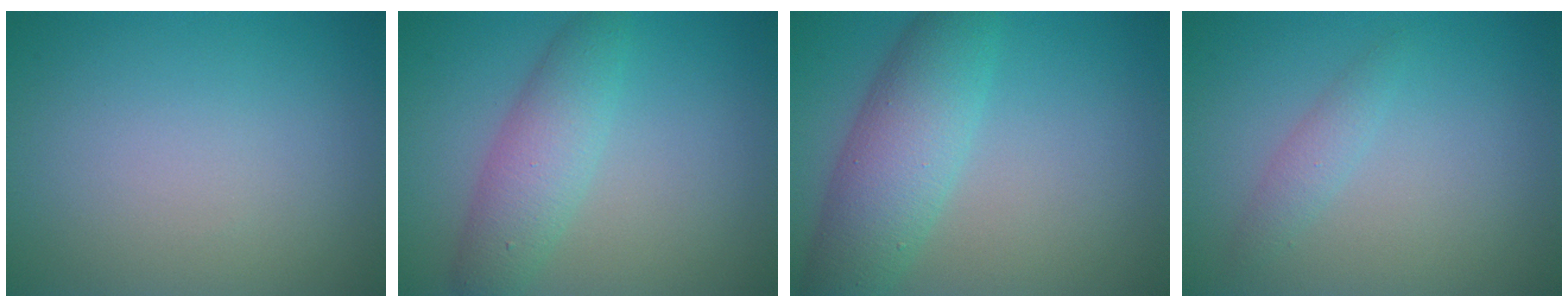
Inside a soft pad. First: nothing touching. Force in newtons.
{"total": 4.1, "press": 4.1, "slide": 0.0}
{"total": 6.2, "press": 6.2, "slide": 0.2}
{"total": 1.4, "press": 1.4, "slide": 0.0}